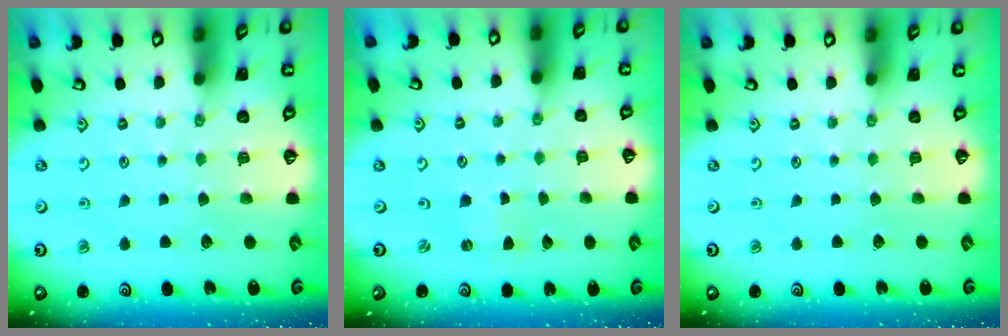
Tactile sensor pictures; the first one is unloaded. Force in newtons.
{"total": 1.1, "press": 1.0, "slide": 0.4}
{"total": 0.0}